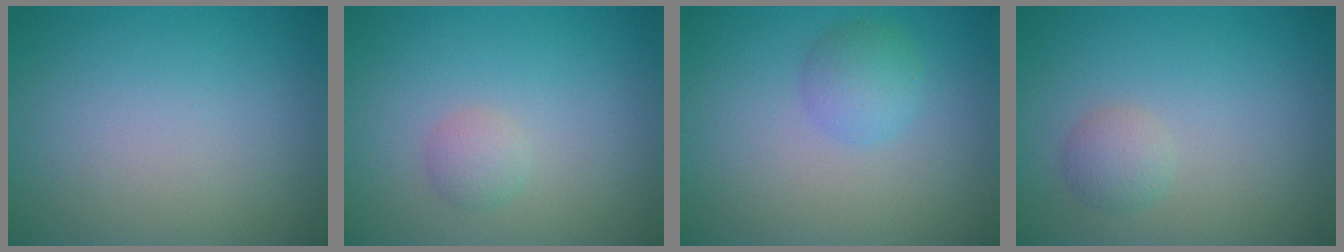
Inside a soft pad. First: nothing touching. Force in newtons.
{"total": 1.3, "press": 1.3, "slide": 0.0}
{"total": 2.3, "press": 2.3, "slide": 0.1}
{"total": 1.6, "press": 1.6, "slide": 0.1}